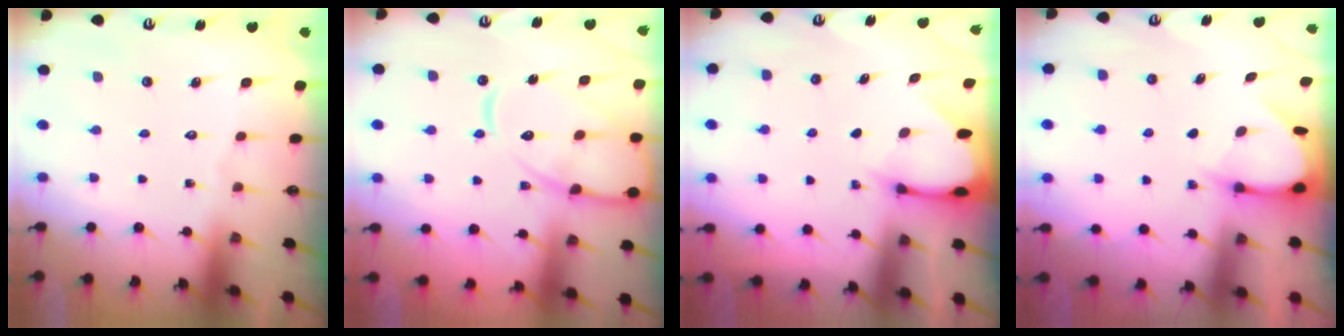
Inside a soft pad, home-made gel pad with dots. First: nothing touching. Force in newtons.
{"total": 14.1, "press": 14.0, "slide": 1.3}
{"total": 2.6, "press": 2.6, "slide": 0.3}
{"total": 3.9, "press": 3.8, "slide": 0.4}